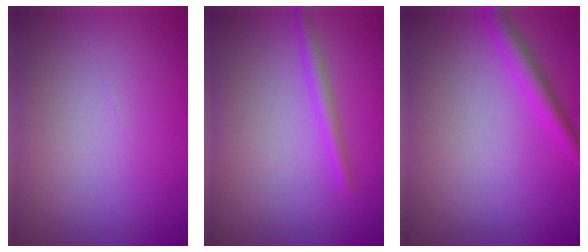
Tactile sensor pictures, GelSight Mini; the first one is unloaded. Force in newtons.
{"total": 1.7, "press": 1.7, "slide": 0.1}
{"total": 2.3, "press": 2.3, "slide": 0.2}